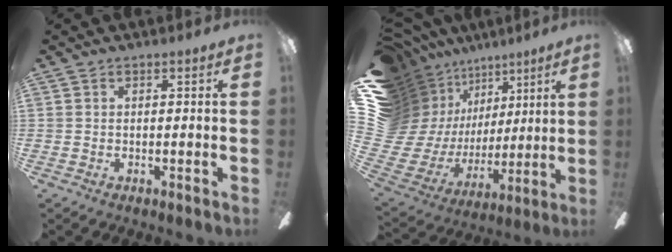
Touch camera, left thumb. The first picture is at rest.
{"total": 18.7, "force": [7.9, 15.6, 6.5], "torque": [-0.161, -0.087, 0.194]}